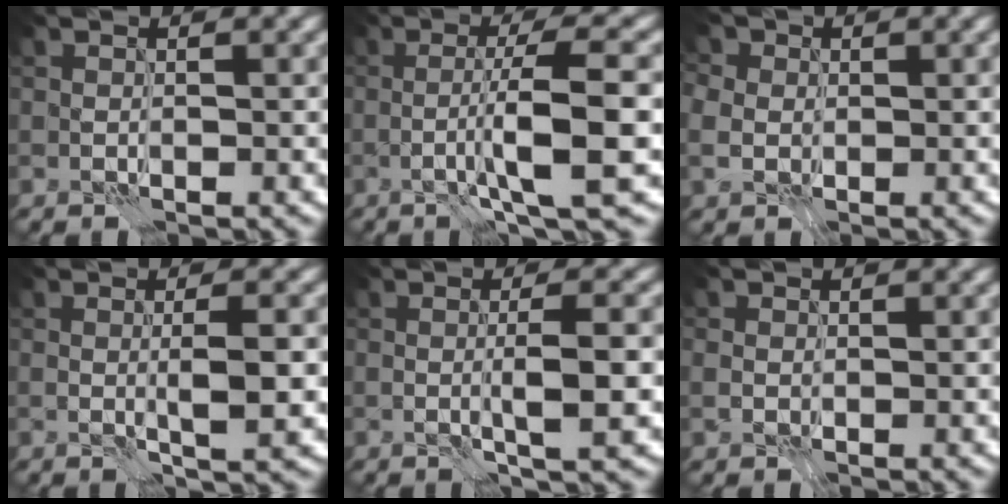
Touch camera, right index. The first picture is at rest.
{"total": 7.3, "force": [-1.2, 1.3, 7.0], "torque": [-0.103, 0.004, -0.019]}
{"total": 3.5, "force": [1.2, 3.0, 1.3], "torque": [-0.034, 0.012, 0.008]}
{"total": 3.1, "force": [-0.2, 0.6, 3.0], "torque": [-0.044, 0.001, -0.004]}
{"total": 3.7, "force": [-0.5, 0.6, 3.6], "torque": [-0.052, 0.002, -0.008]}
{"total": 0.8, "force": [0.2, 0.8, 0.1], "torque": [-0.001, -0.001, 0.006]}